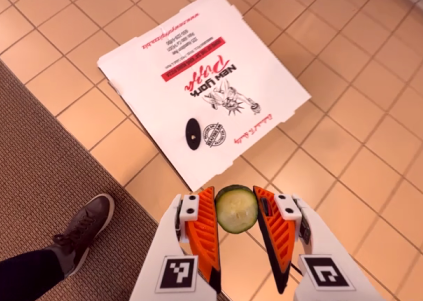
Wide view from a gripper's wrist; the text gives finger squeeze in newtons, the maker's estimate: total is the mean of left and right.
{"total": 7.7, "left": 7.4, "right": 8.0}